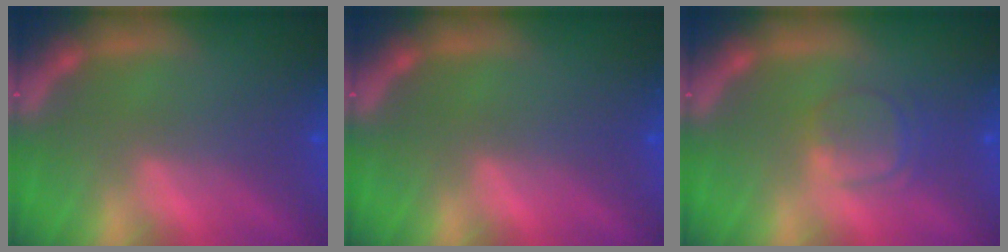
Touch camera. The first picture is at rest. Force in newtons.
{"total": 0.0}
{"total": 3.0}